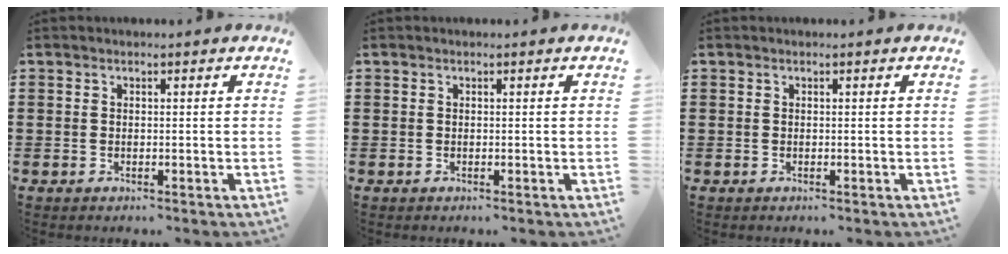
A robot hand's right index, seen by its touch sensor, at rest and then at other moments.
{"total": 0.0}
{"total": 0.0}